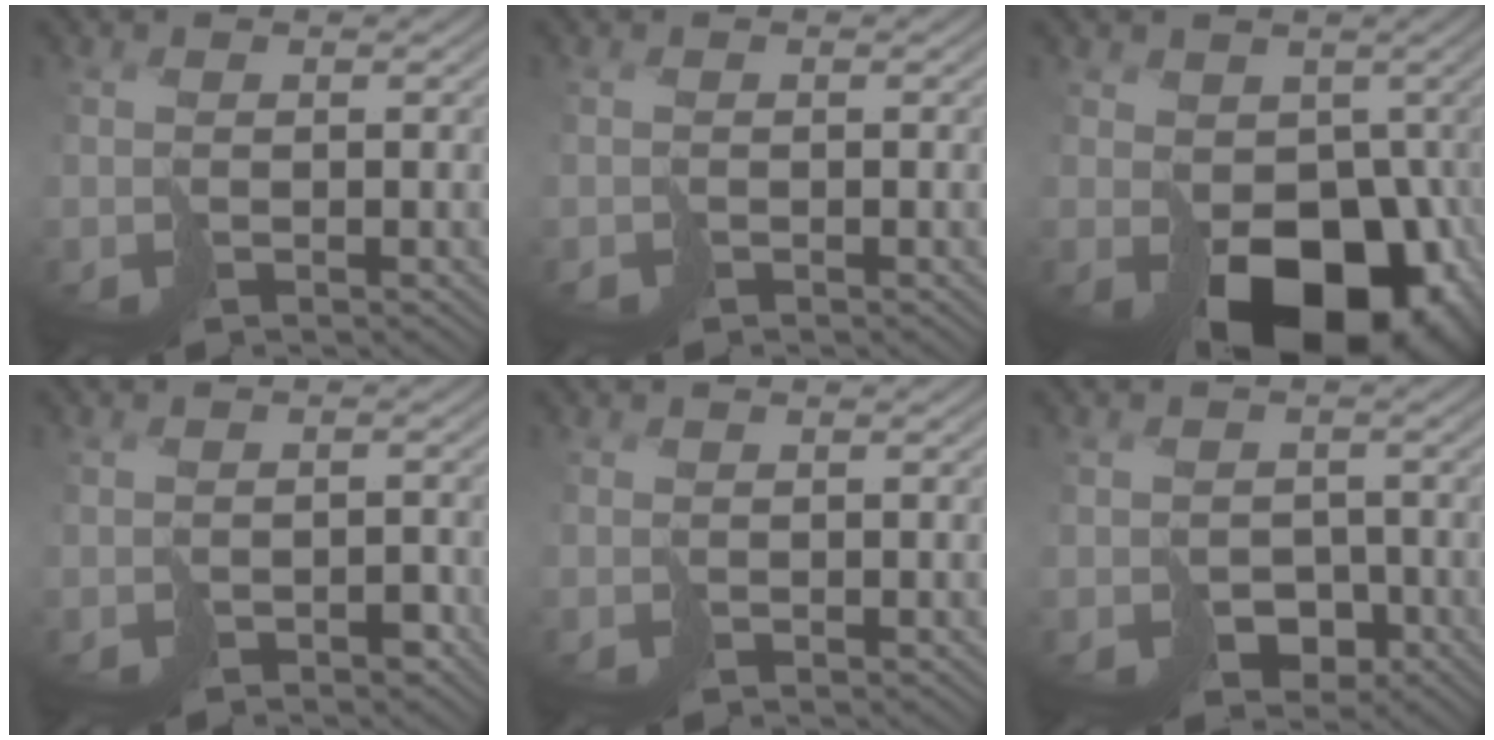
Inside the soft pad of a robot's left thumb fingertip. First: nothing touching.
{"total": 0.6, "force": [-0.6, 0.3, 0.1], "torque": [-0.001, 0.000, -0.013]}
{"total": 17.3, "force": [-5.4, 11.8, 11.5], "torque": [-0.178, -0.045, -0.062]}
{"total": 2.1, "force": [-1.3, 1.3, 1.1], "torque": [-0.015, -0.005, -0.022]}
{"total": 0.0}
{"total": 4.0, "force": [-1.6, 3.2, 1.9], "torque": [-0.037, -0.011, -0.028]}